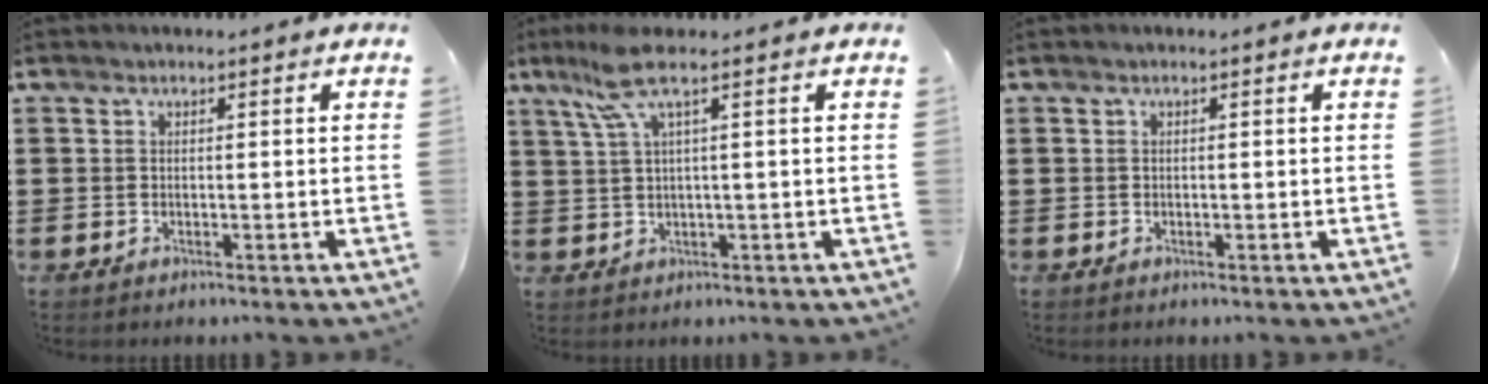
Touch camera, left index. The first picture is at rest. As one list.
[{"total": 5.2, "force": [2.0, 0.4, 4.8], "torque": [-0.113, -0.005, 0.029]}, {"total": 0.0}]